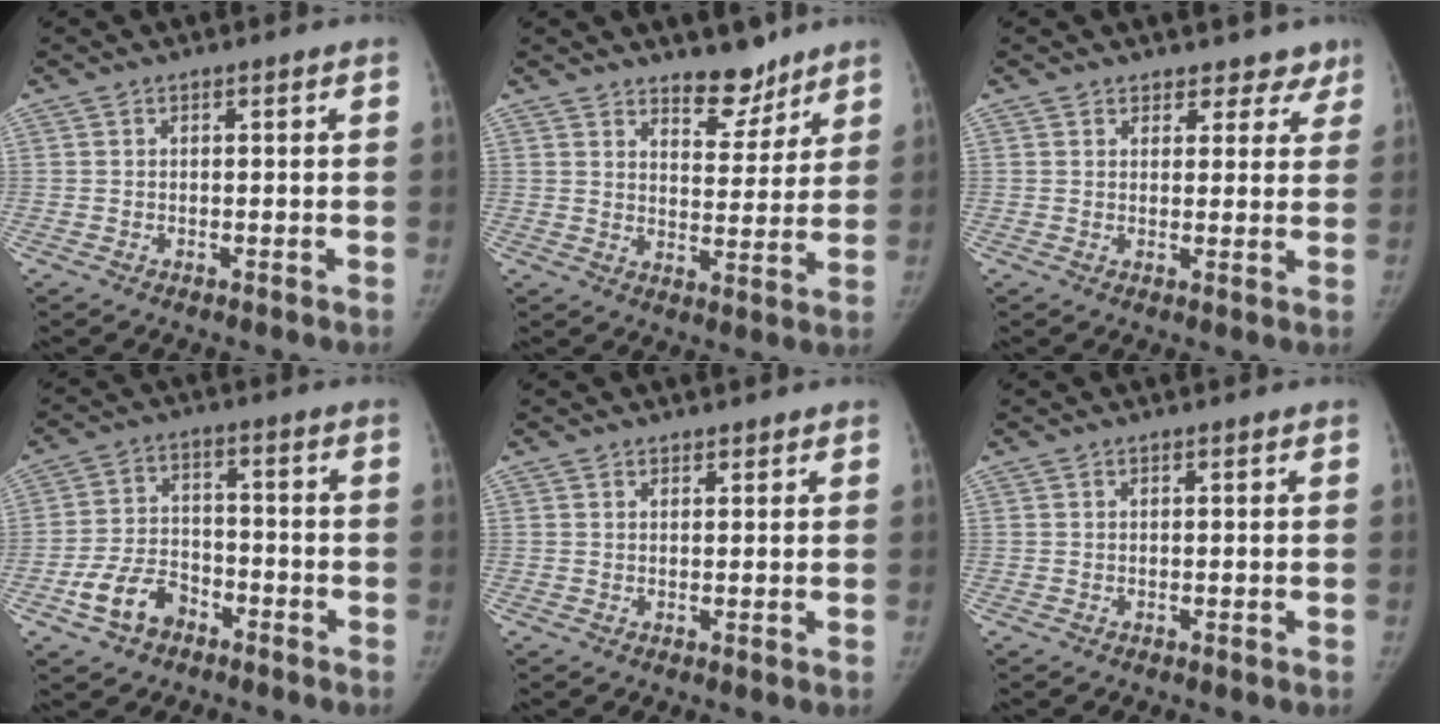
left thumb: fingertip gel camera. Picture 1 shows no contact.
{"total": 7.7, "force": [6.2, 3.4, 2.9], "torque": [-0.010, -0.049, 0.099]}
{"total": 5.4, "force": [4.3, 3.2, 0.1], "torque": [0.047, -0.020, 0.039]}
{"total": 8.7, "force": [-4.8, 5.9, 4.3], "torque": [-0.070, 0.031, -0.085]}
{"total": 1.1, "force": [0.9, 0.6, 0.1], "torque": [0.013, -0.006, 0.011]}
{"total": 0.0}